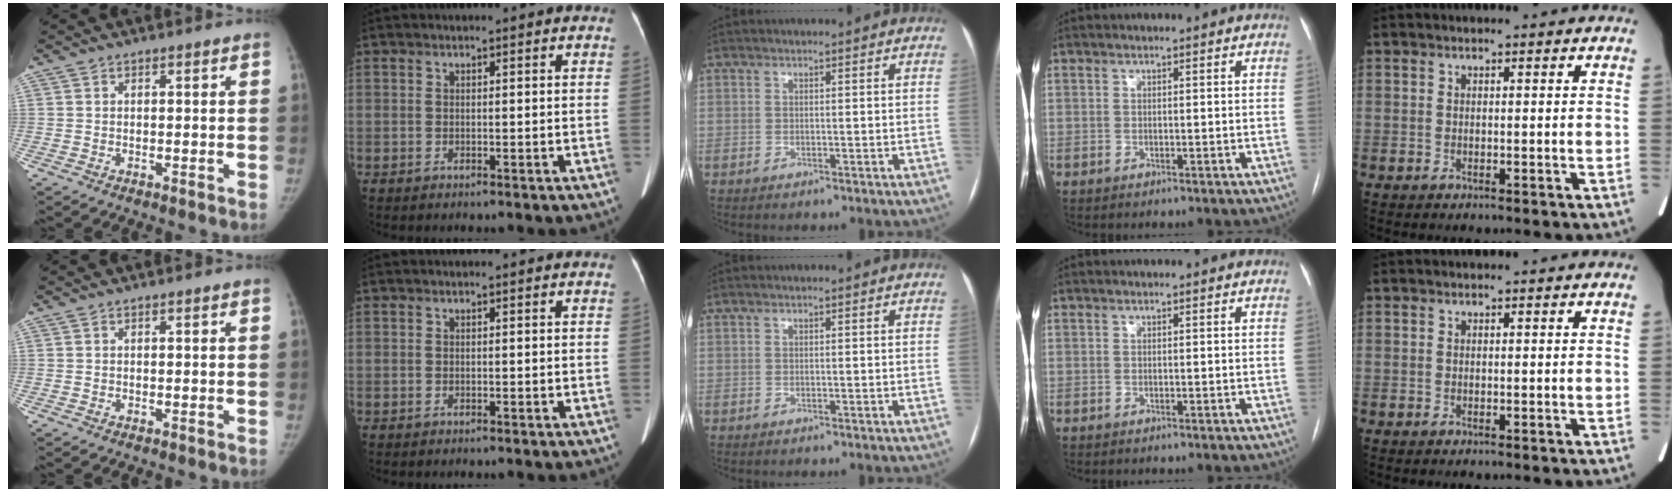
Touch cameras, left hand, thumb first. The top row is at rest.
{}